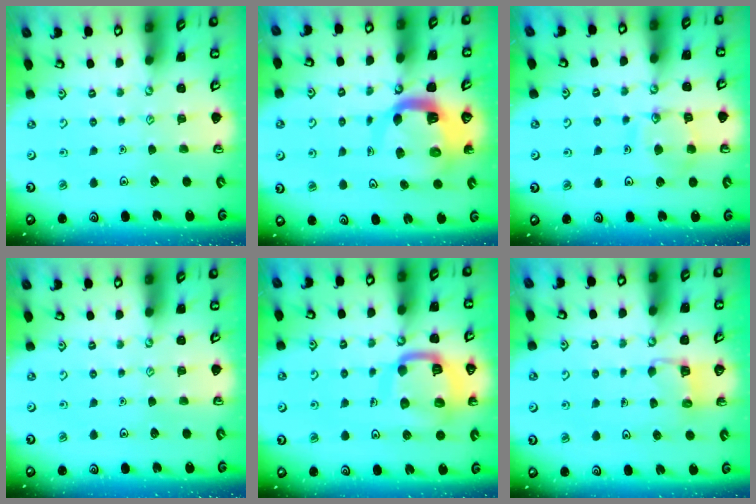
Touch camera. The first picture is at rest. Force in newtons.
{"total": 9.4, "press": 9.4, "slide": 1.3}
{"total": 12.2, "press": 12.1, "slide": 1.1}
{"total": 0.0}
{"total": 13.1, "press": 13.1, "slide": 1.1}
{"total": 3.3, "press": 3.3, "slide": 0.3}